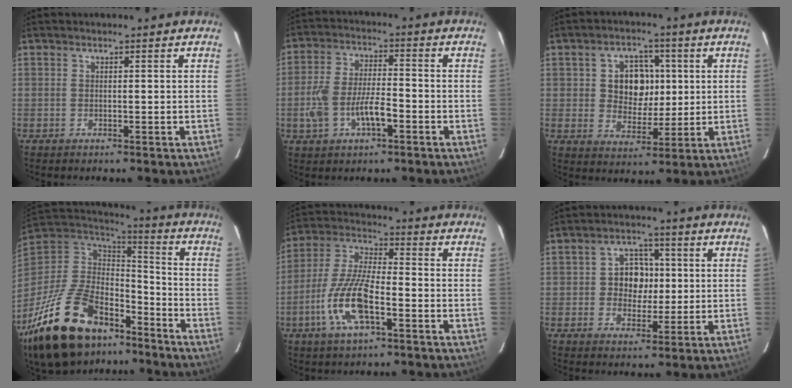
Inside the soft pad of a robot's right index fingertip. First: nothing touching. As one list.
[{"total": 9.4, "force": [-3.5, 4.2, 7.7], "torque": [-0.166, 0.005, -0.059]}, {"total": 8.8, "force": [1.4, 7.1, 5.1], "torque": [-0.093, 0.014, 0.031]}, {"total": 30.8, "force": [-19.9, 15.7, 17.5], "torque": [-0.363, -0.012, -0.308]}, {"total": 12.9, "force": [-5.4, 4.1, 11.0], "torque": [-0.239, -0.005, -0.106]}, {"total": 6.6, "force": [0.2, 5.8, 3.2], "torque": [-0.060, 0.019, 0.006]}]